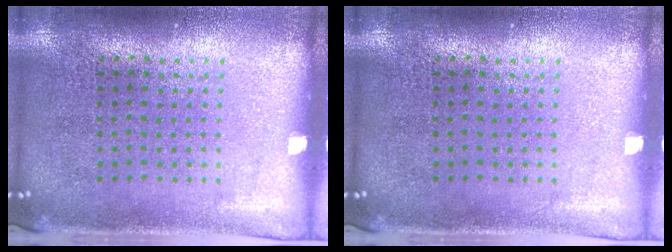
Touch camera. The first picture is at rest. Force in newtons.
{"total": 0.0}